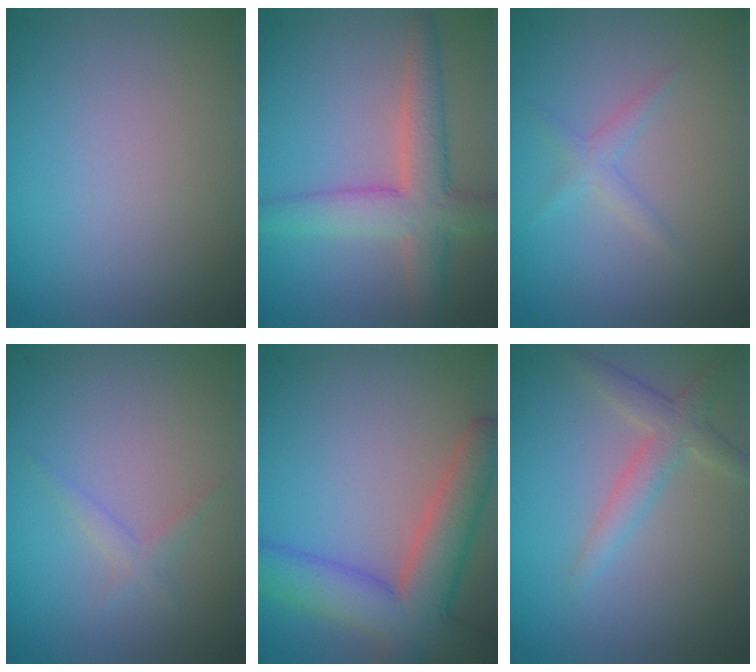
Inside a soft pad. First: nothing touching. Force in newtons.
{"total": 5.1, "press": 5.1, "slide": 0.3}
{"total": 1.3, "press": 1.3, "slide": 0.0}
{"total": 1.1, "press": 1.1, "slide": 0.1}
{"total": 7.5, "press": 7.5, "slide": 0.4}
{"total": 2.5, "press": 2.5, "slide": 0.1}